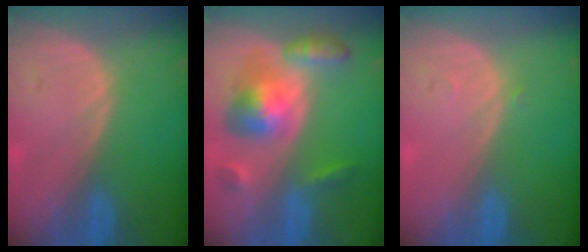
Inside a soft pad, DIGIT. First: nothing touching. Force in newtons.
{"total": 8.2, "press": 8.2, "slide": 0.7}
{"total": 0.5, "press": 0.4, "slide": 0.3}